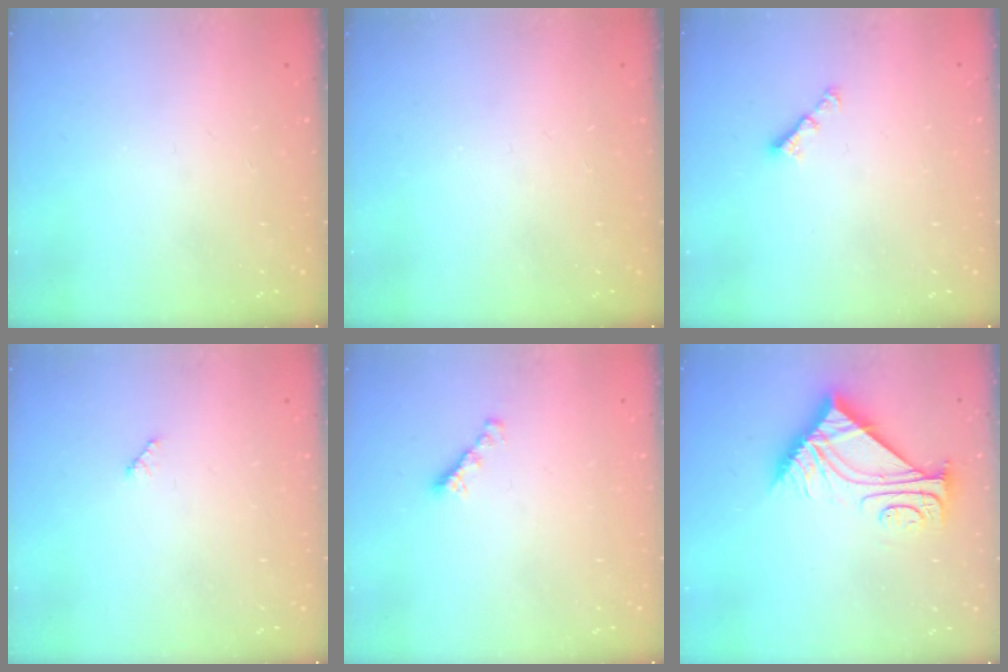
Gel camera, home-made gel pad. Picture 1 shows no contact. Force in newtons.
{"total": 0.0}
{"total": 3.0, "press": 2.9, "slide": 0.5}
{"total": 3.2, "press": 3.2, "slide": 0.4}
{"total": 2.2, "press": 2.1, "slide": 0.5}
{"total": 10.2, "press": 10.2, "slide": 0.4}